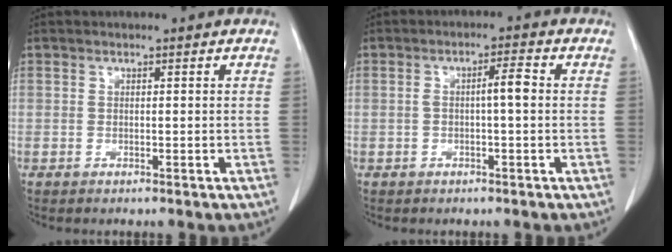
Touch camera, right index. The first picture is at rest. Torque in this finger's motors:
{"motor_torque": [0.15, -0.06, 0.05, 0.02]}